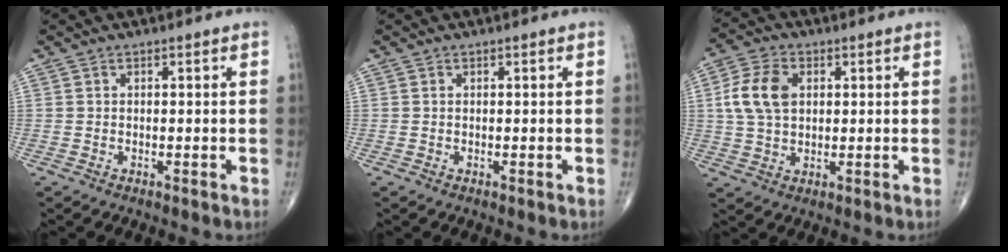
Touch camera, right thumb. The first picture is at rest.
{"total": 0.0}
{"total": 8.9, "force": [1.8, 5.9, 6.4], "torque": [-0.127, 0.006, 0.034]}